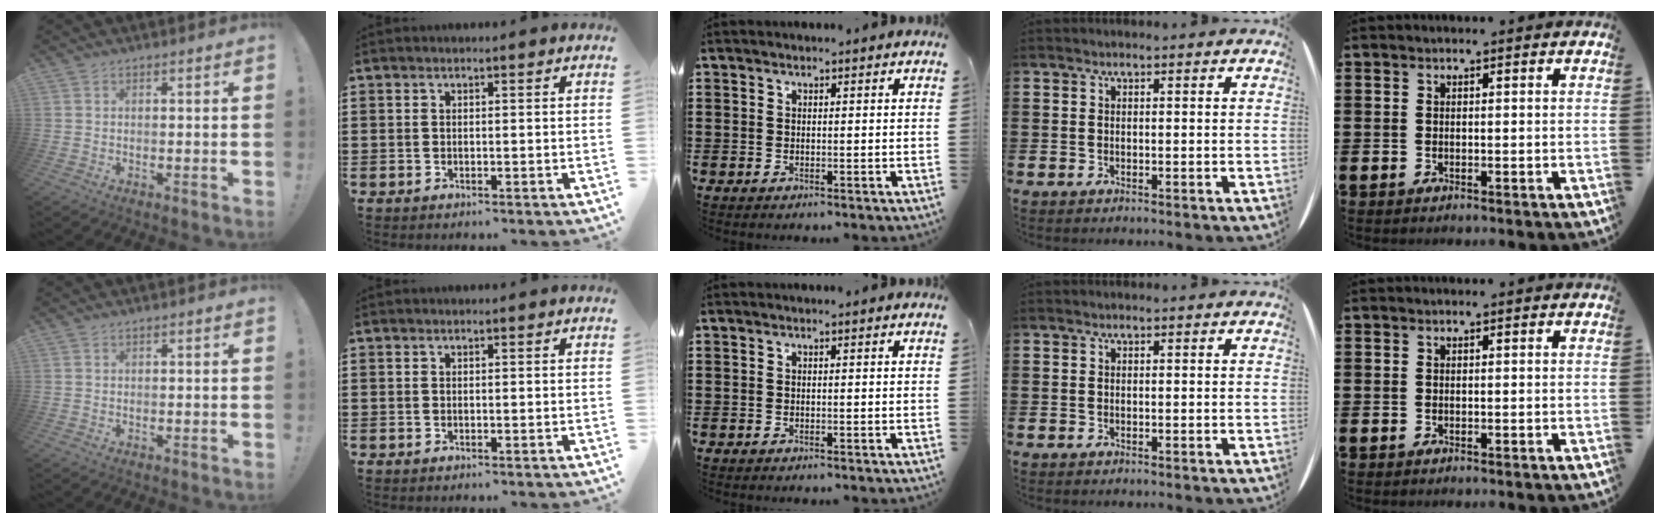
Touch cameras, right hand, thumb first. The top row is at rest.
{}